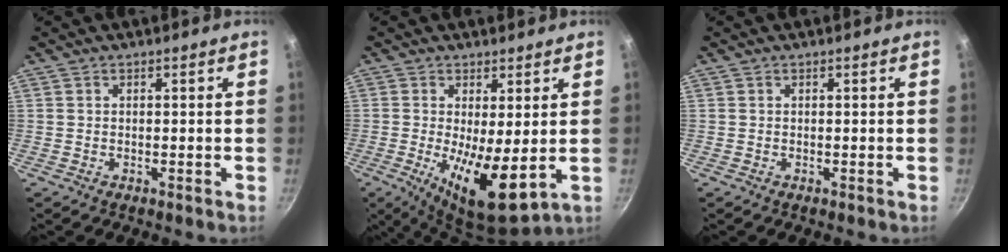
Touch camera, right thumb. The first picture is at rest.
{"total": 11.0, "force": [-0.4, 3.4, 10.5], "torque": [-0.173, -0.025, 0.001]}
{"total": 0.0}